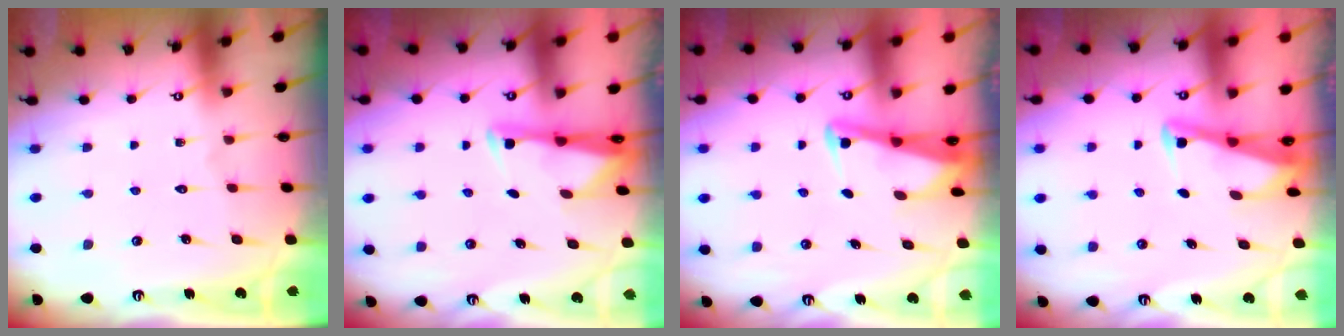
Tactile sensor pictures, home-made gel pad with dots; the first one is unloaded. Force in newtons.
{"total": 2.6, "press": 2.5, "slide": 0.4}
{"total": 2.5, "press": 2.5, "slide": 0.2}
{"total": 2.8, "press": 2.8, "slide": 0.3}